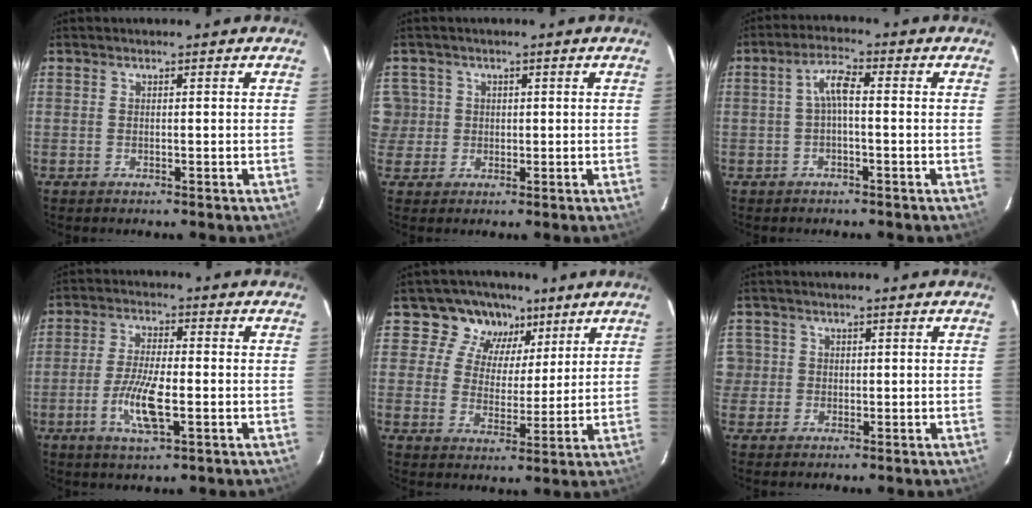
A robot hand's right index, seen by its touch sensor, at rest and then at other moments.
{"total": 5.7, "force": [0.5, 5.6, 1.0], "torque": [-0.017, 0.020, 0.015]}
{"total": 3.8, "force": [-0.5, 1.0, 3.6], "torque": [-0.074, 0.013, -0.010]}
{"total": 8.6, "force": [-2.6, 2.3, 7.9], "torque": [-0.160, -0.006, -0.052]}
{"total": 8.9, "force": [5.2, 7.0, 1.8], "torque": [-0.023, 0.000, 0.078]}
{"total": 3.8, "force": [-0.1, 3.8, 0.4], "torque": [0.006, 0.019, 0.004]}